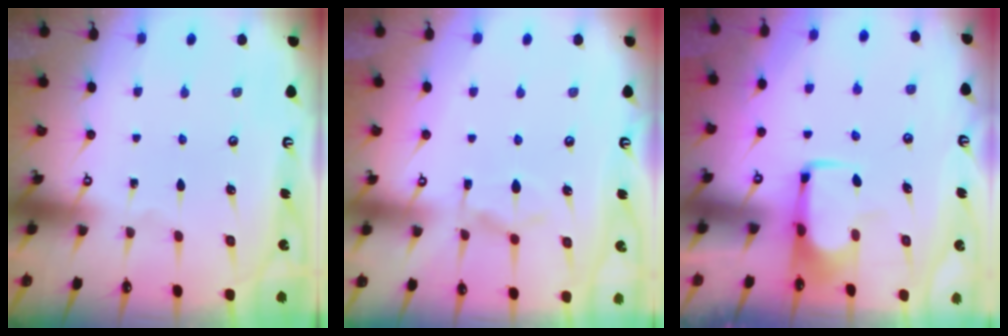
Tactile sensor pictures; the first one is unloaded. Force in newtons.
{"total": 7.4, "press": 7.3, "slide": 1.1}
{"total": 2.0, "press": 2.0, "slide": 0.4}